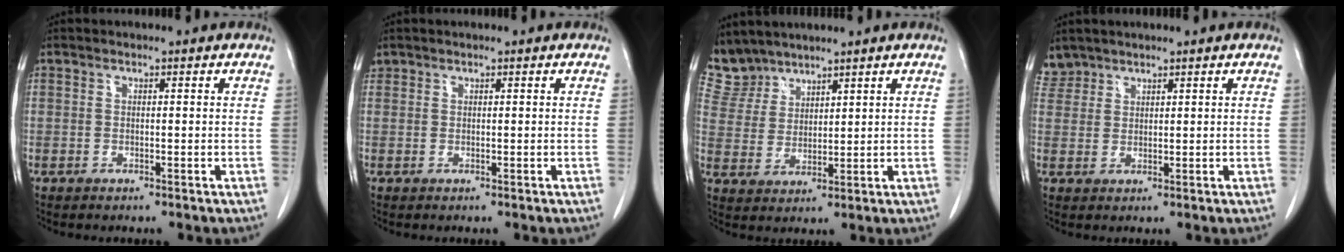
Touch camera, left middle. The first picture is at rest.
{"total": 0.8, "force": [0.6, 0.6, 0.0], "torque": [0.001, 0.015, 0.012]}
{"total": 5.6, "force": [5.3, 1.6, -0.4], "torque": [-0.004, 0.008, 0.124]}
{"total": 2.7, "force": [2.5, 1.1, -0.4], "torque": [0.010, 0.011, 0.051]}